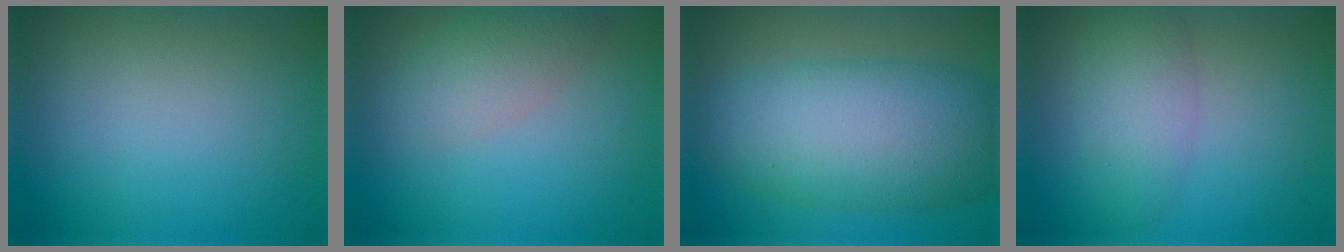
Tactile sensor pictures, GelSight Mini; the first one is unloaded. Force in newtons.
{"total": 3.1, "press": 3.1, "slide": 0.2}
{"total": 10.2, "press": 10.2, "slide": 0.1}
{"total": 2.4, "press": 2.4, "slide": 0.2}